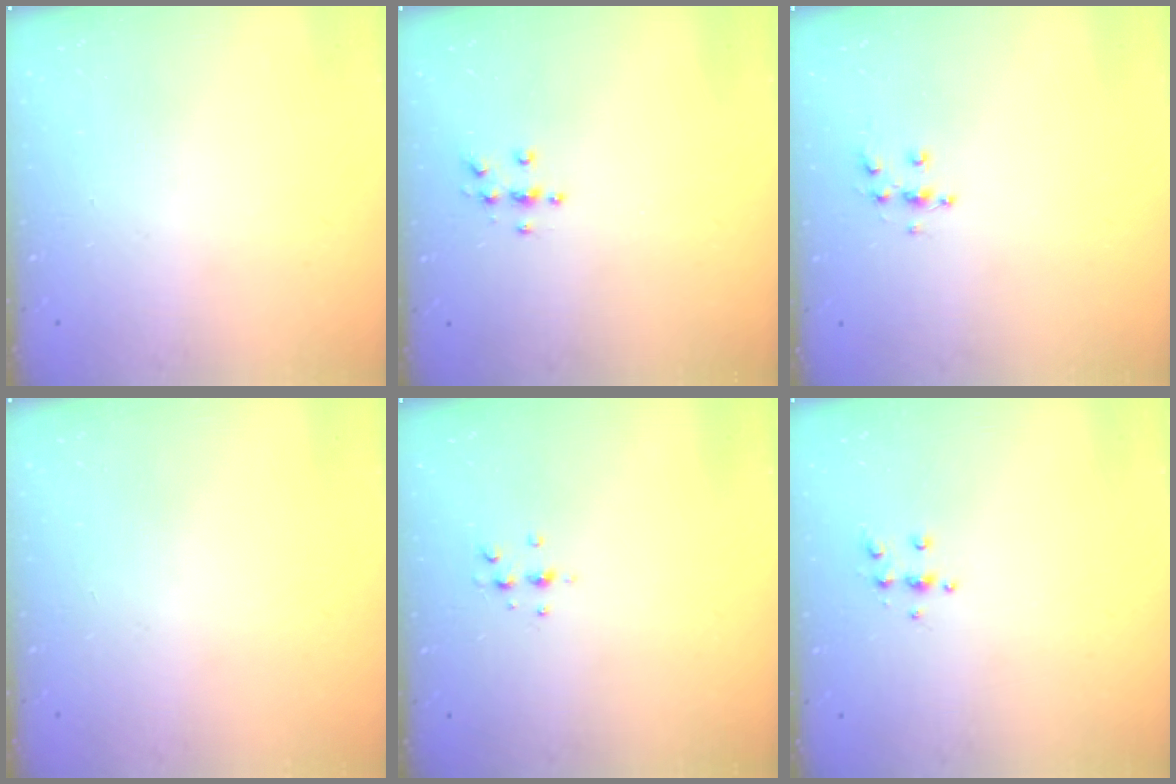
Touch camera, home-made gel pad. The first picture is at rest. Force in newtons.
{"total": 5.5, "press": 5.5, "slide": 0.4}
{"total": 6.1, "press": 6.1, "slide": 0.4}
{"total": 0.0}
{"total": 4.3, "press": 4.2, "slide": 1.1}
{"total": 4.7, "press": 4.6, "slide": 0.5}